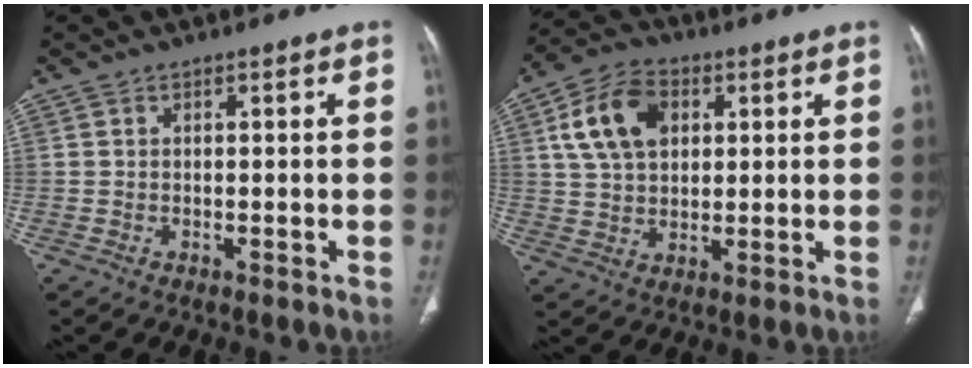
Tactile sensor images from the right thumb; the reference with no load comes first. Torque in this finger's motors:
{"motor_torque": [0.13, 1.07, 0.34, -0.30, 0.32]}